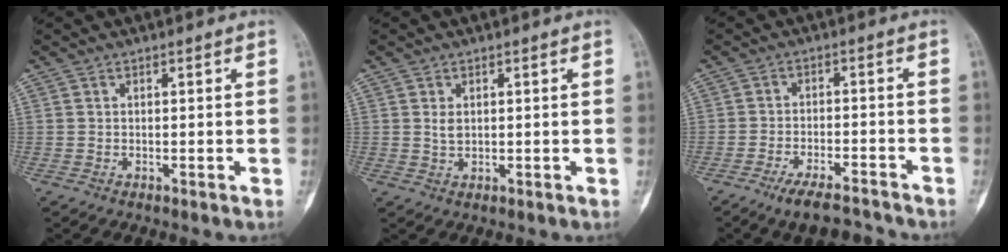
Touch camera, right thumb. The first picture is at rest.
{"total": 1.8, "force": [0.5, 1.2, 1.2], "torque": [-0.014, -0.003, 0.013]}
{"total": 7.3, "force": [-5.9, 2.2, 3.7], "torque": [-0.065, 0.035, -0.099]}